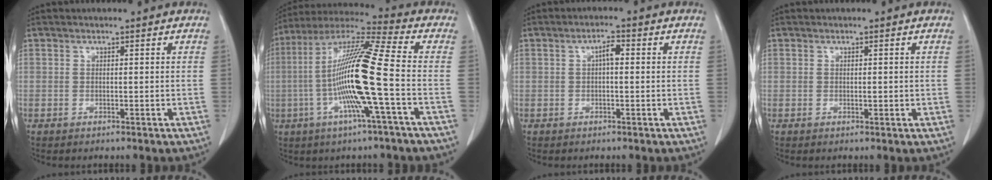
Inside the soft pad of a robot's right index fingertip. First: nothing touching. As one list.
[{"total": 16.7, "force": [-2.9, -0.6, 16.4], "torque": [-0.319, 0.002, -0.069]}, {"total": 2.4, "force": [0.4, 0.8, 2.3], "torque": [-0.038, 0.009, 0.004]}, {"total": 0.9, "force": [0.1, 0.5, 0.7], "torque": [-0.009, -0.001, 0.002]}]